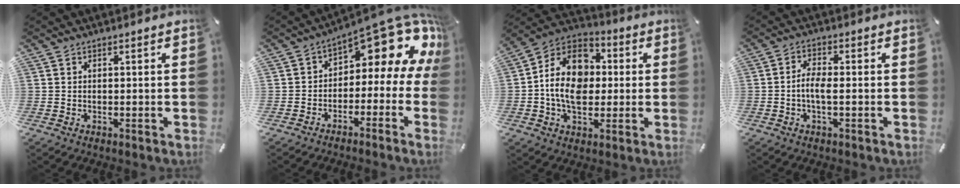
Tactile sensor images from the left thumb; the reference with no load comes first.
{"total": 12.3, "force": [8.2, 5.0, 7.8], "torque": [-0.100, -0.078, 0.129]}
{"total": 14.7, "force": [-0.9, 11.4, 9.3], "torque": [-0.182, 0.017, -0.016]}
{"total": 4.4, "force": [-0.9, 1.6, 4.0], "torque": [-0.086, 0.002, -0.021]}